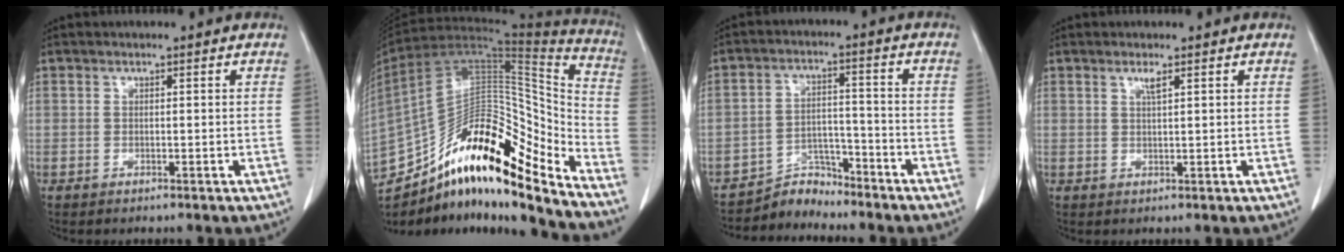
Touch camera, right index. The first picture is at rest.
{"total": 25.3, "force": [-17.8, 6.4, 16.8], "torque": [-0.309, 0.027, -0.299]}
{"total": 5.1, "force": [-4.9, 1.1, -0.8], "torque": [0.019, 0.015, -0.083]}
{"total": 1.4, "force": [0.8, -0.1, 1.1], "torque": [-0.023, 0.000, 0.016]}